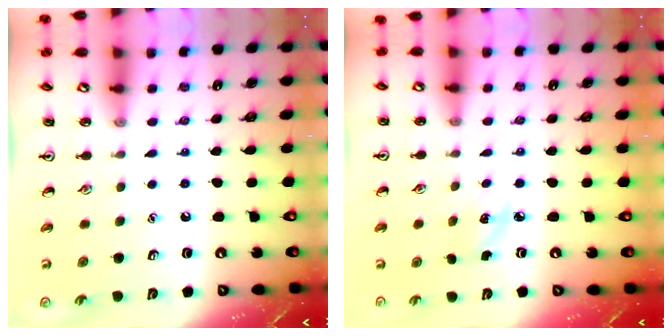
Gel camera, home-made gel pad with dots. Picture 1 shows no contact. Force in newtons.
{"total": 4.1, "press": 3.8, "slide": 1.4}